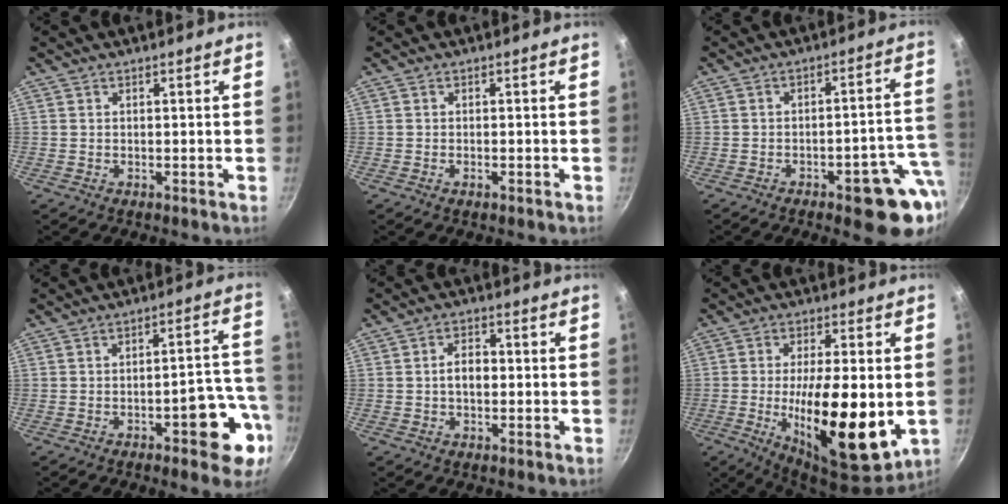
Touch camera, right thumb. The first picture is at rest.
{"total": 1.0, "force": [-0.5, 0.4, 0.7], "torque": [-0.015, 0.003, -0.011]}
{"total": 13.0, "force": [-5.4, 4.9, 10.8], "torque": [-0.083, 0.043, -0.065]}
{"total": 11.4, "force": [-5.0, 4.1, 9.4], "torque": [-0.084, 0.046, -0.060]}
{"total": 4.3, "force": [-0.3, 2.8, 3.2], "torque": [-0.037, 0.016, -0.007]}
{"total": 19.0, "force": [-2.8, 6.6, 17.6], "torque": [-0.275, -0.002, -0.041]}